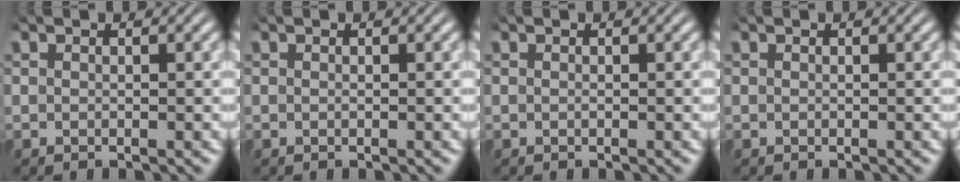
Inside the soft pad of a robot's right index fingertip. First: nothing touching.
{"total": 0.0}
{"total": 0.0}
{"total": 0.0}